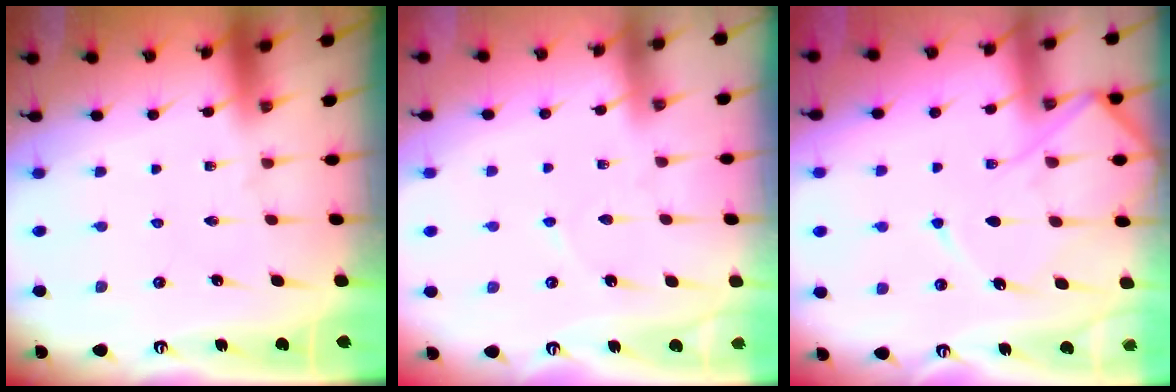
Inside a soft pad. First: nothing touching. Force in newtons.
{"total": 2.6, "press": 2.5, "slide": 0.3}
{"total": 11.0, "press": 10.9, "slide": 1.2}